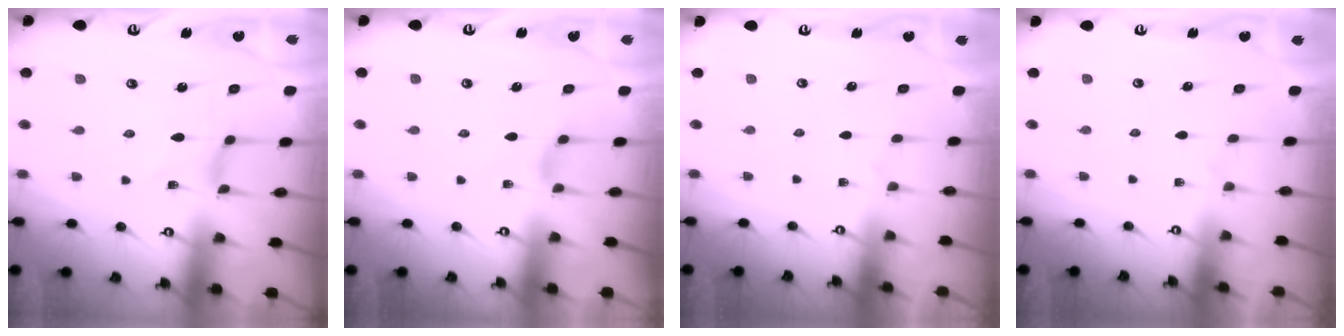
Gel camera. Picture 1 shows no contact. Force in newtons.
{"total": 2.0, "press": 2.0, "slide": 0.4}
{"total": 0.0}
{"total": 0.0}